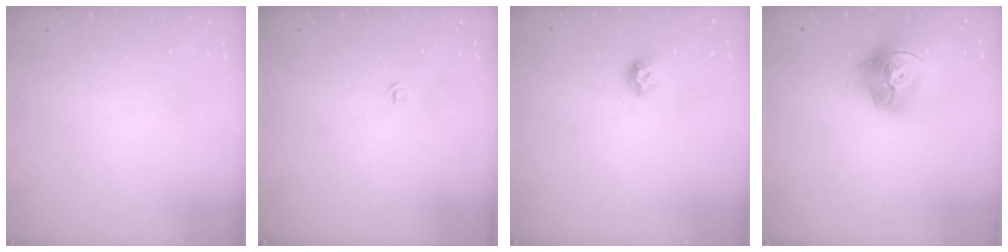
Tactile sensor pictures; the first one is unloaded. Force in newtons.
{"total": 3.2, "press": 3.2, "slide": 0.4}
{"total": 7.4, "press": 7.4, "slide": 0.2}
{"total": 15.9, "press": 15.8, "slide": 1.4}